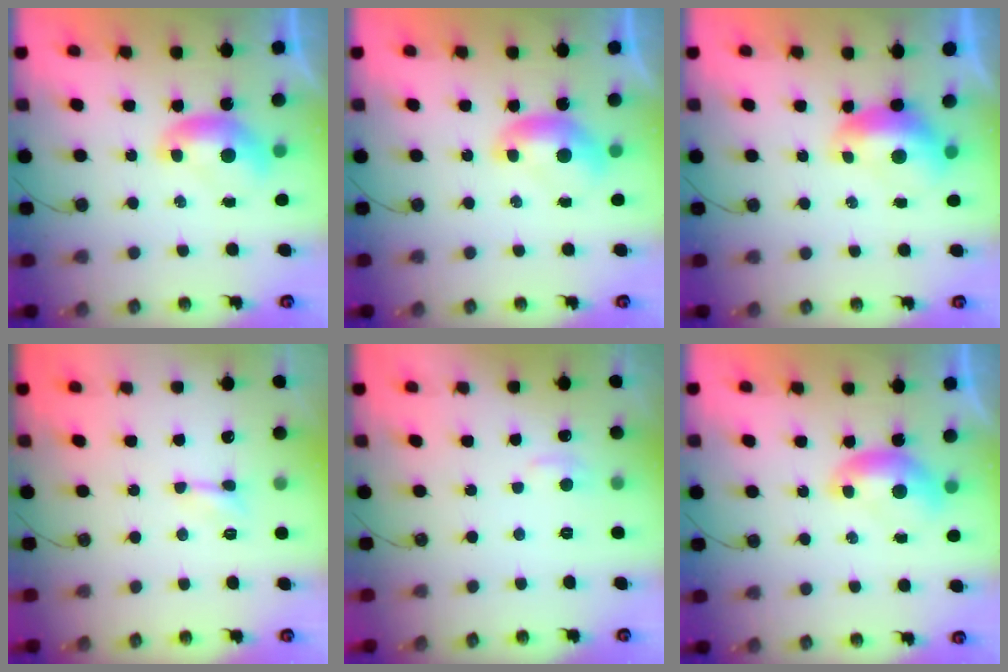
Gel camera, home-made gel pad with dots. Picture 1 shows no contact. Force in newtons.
{"total": 0.0}
{"total": 1.5, "press": 1.4, "slide": 0.7}
{"total": 2.2, "press": 2.1, "slide": 0.5}
{"total": 0.9, "press": 0.7, "slide": 0.6}
{"total": 0.0}